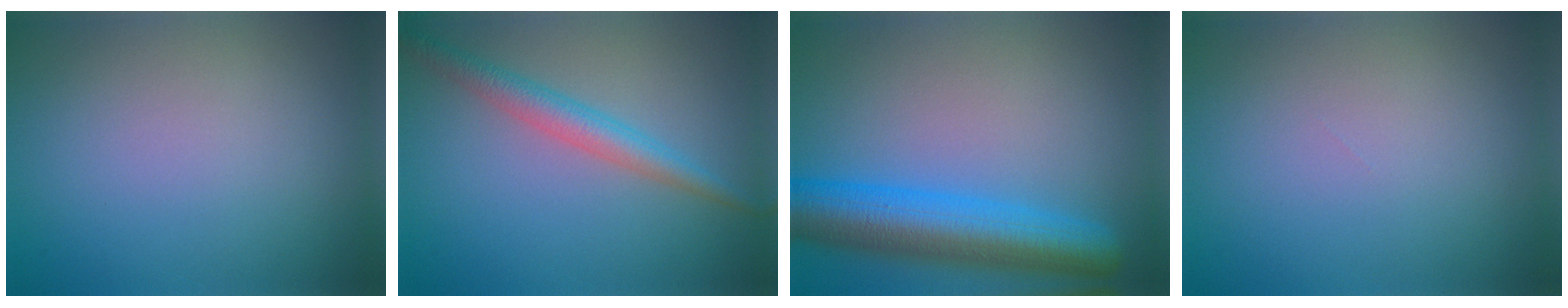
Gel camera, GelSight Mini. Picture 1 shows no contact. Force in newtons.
{"total": 3.2, "press": 3.2, "slide": 0.1}
{"total": 8.2, "press": 8.2, "slide": 0.3}
{"total": 0.0}